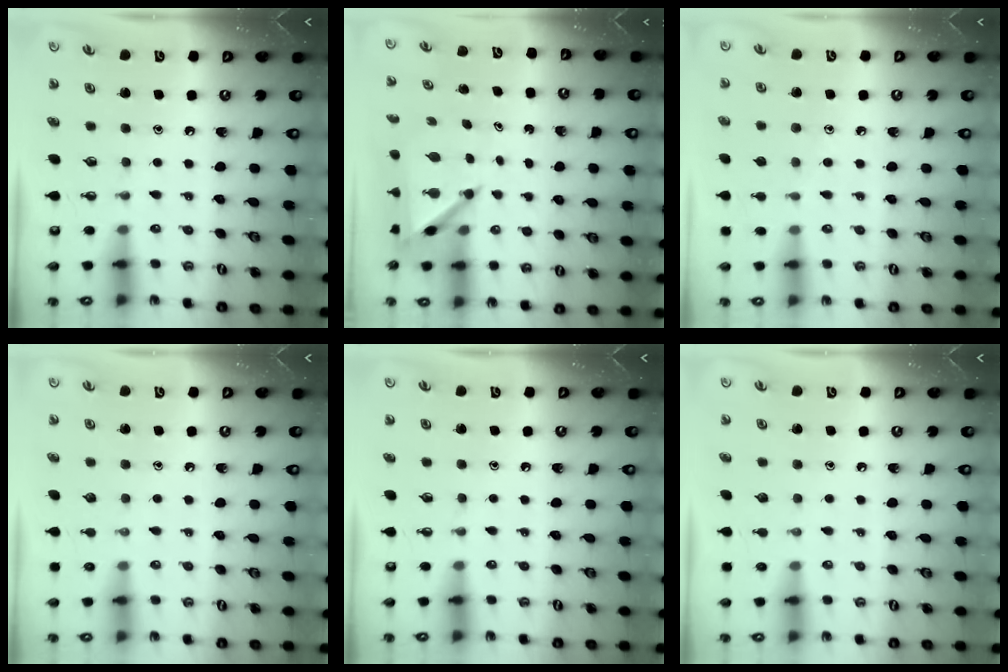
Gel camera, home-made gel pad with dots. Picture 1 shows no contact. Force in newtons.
{"total": 4.9, "press": 4.9, "slide": 0.4}
{"total": 6.2, "press": 6.1, "slide": 0.6}
{"total": 0.0}
{"total": 0.0}
{"total": 0.0}